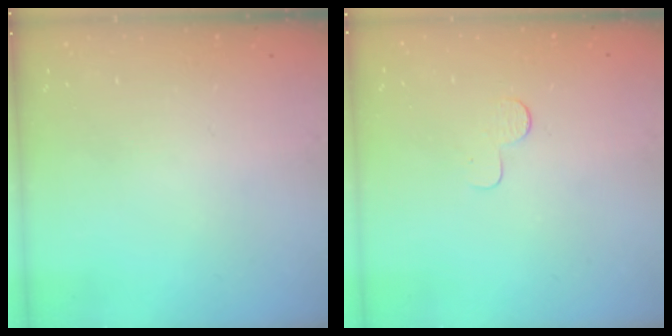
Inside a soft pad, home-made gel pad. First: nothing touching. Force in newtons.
{"total": 4.9, "press": 4.8, "slide": 0.5}